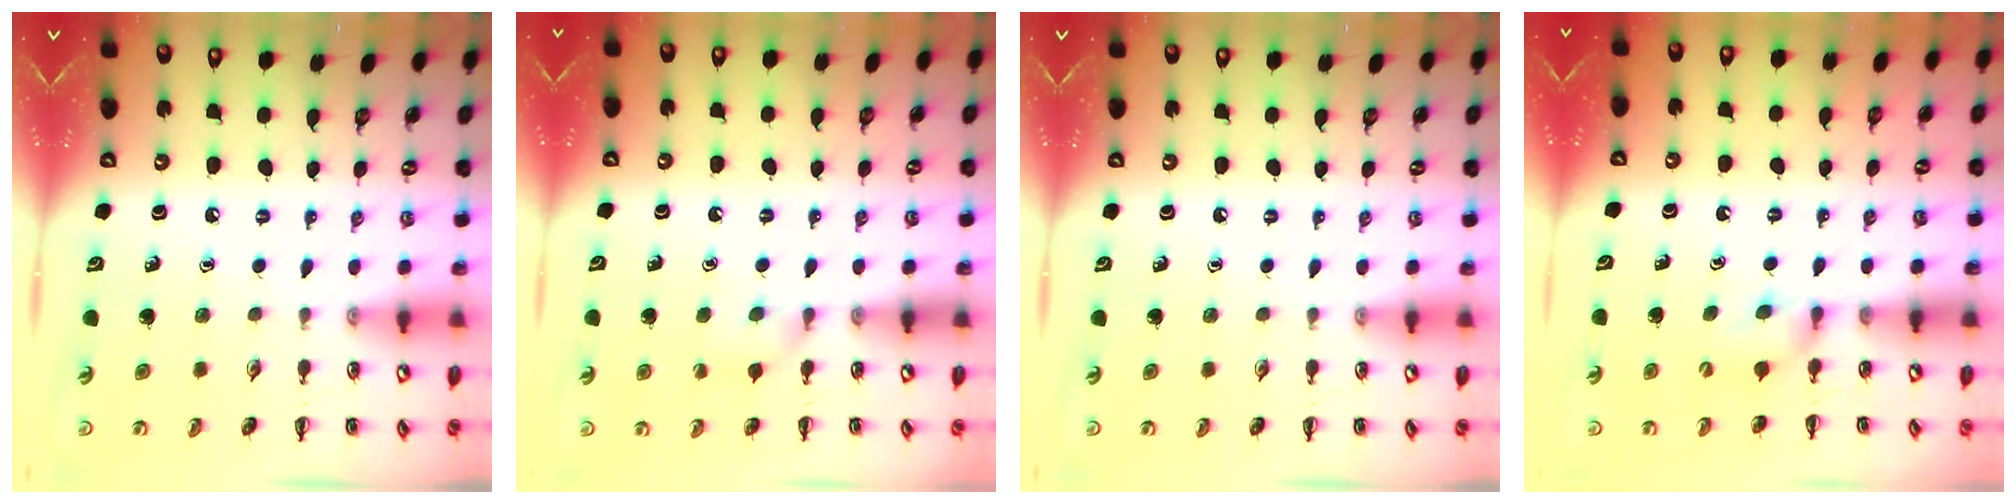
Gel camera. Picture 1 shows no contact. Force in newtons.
{"total": 5.4, "press": 5.0, "slide": 2.0}
{"total": 0.0}
{"total": 6.6, "press": 6.3, "slide": 1.8}